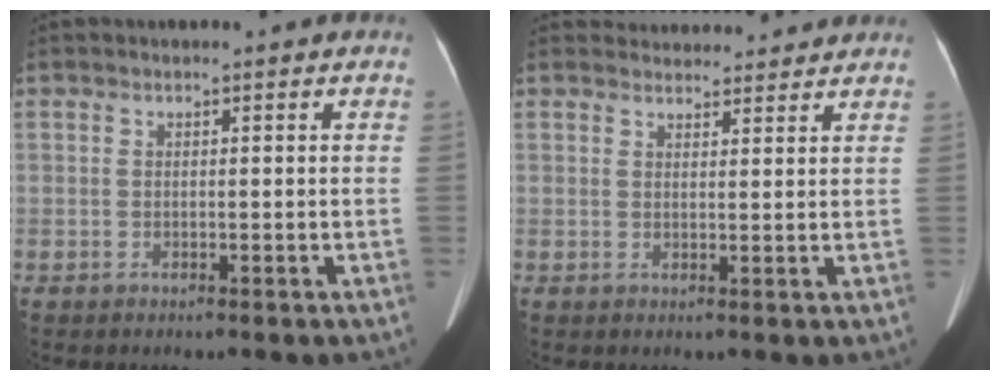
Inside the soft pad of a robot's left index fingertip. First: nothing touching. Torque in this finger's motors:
{"motor_torque": [0.66, -0.99, -0.03, -0.04]}